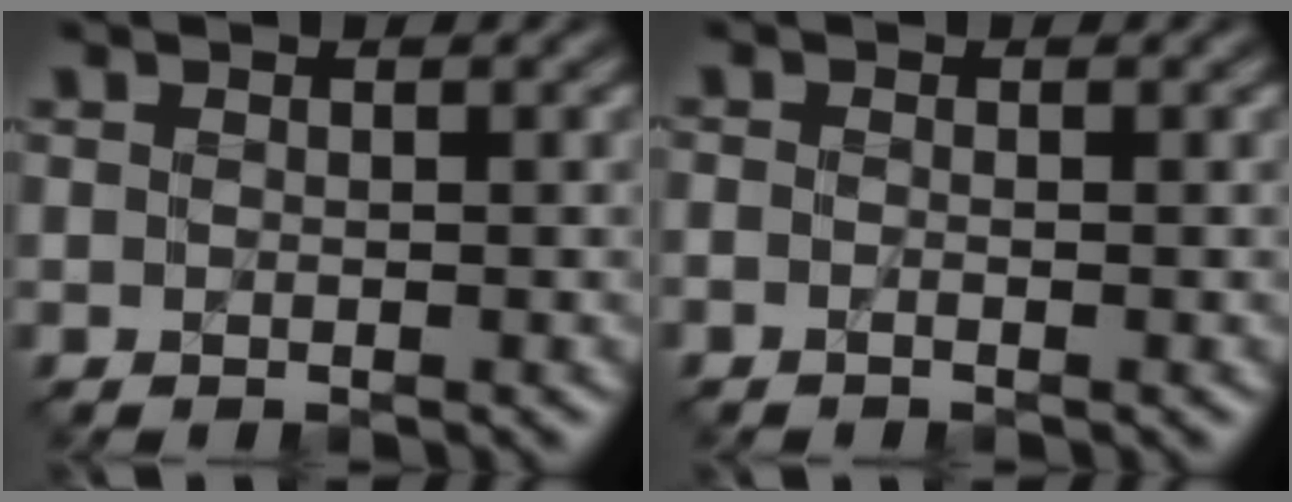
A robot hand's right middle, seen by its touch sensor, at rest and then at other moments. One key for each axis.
{"total": 0.6, "fx": -0.5, "fy": -0.2, "fz": -0.2, "tx": -0.007, "ty": -0.003, "tz": -0.010}